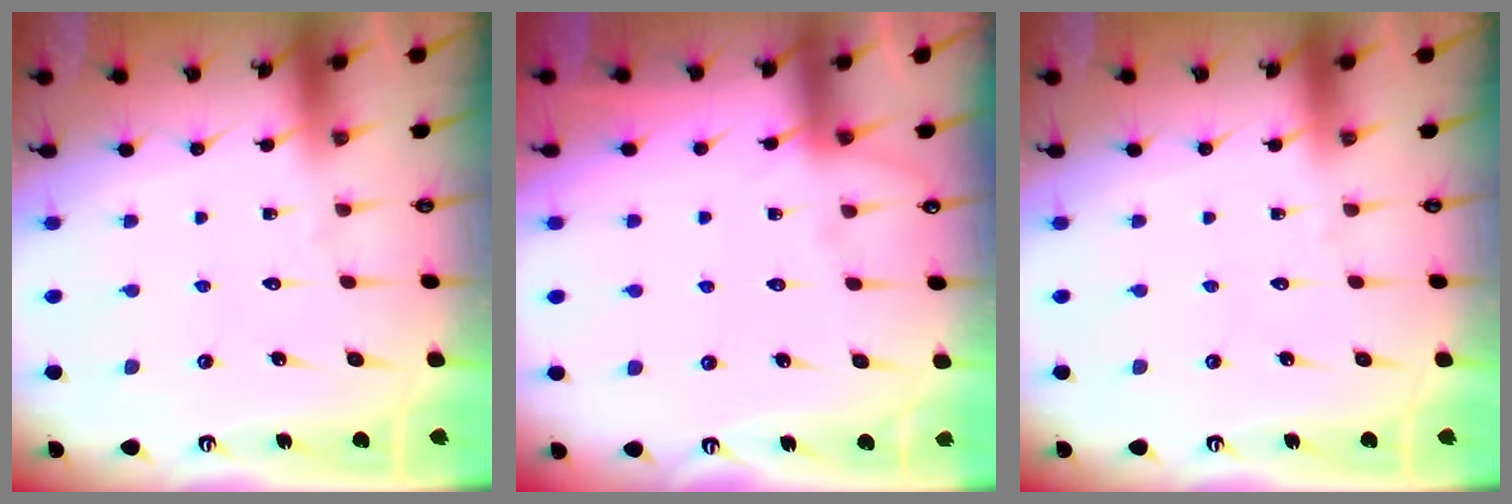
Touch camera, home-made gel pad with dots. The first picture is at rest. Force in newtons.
{"total": 5.0, "press": 4.9, "slide": 0.7}
{"total": 0.0}